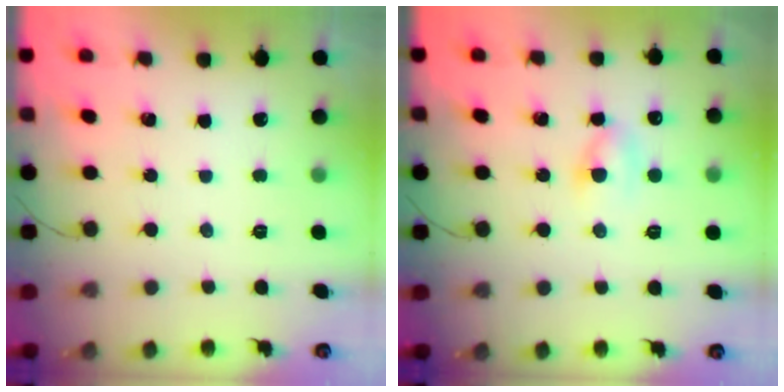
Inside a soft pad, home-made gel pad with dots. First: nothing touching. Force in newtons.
{"total": 4.3, "press": 4.0, "slide": 1.5}